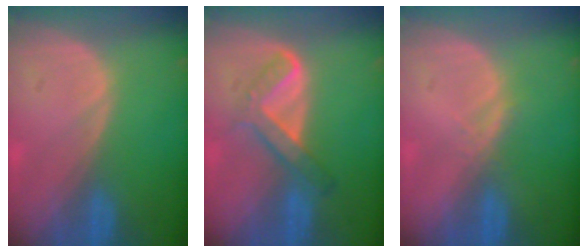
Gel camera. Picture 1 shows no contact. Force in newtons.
{"total": 5.4, "press": 5.1, "slide": 1.6}
{"total": 1.5, "press": 1.3, "slide": 0.8}